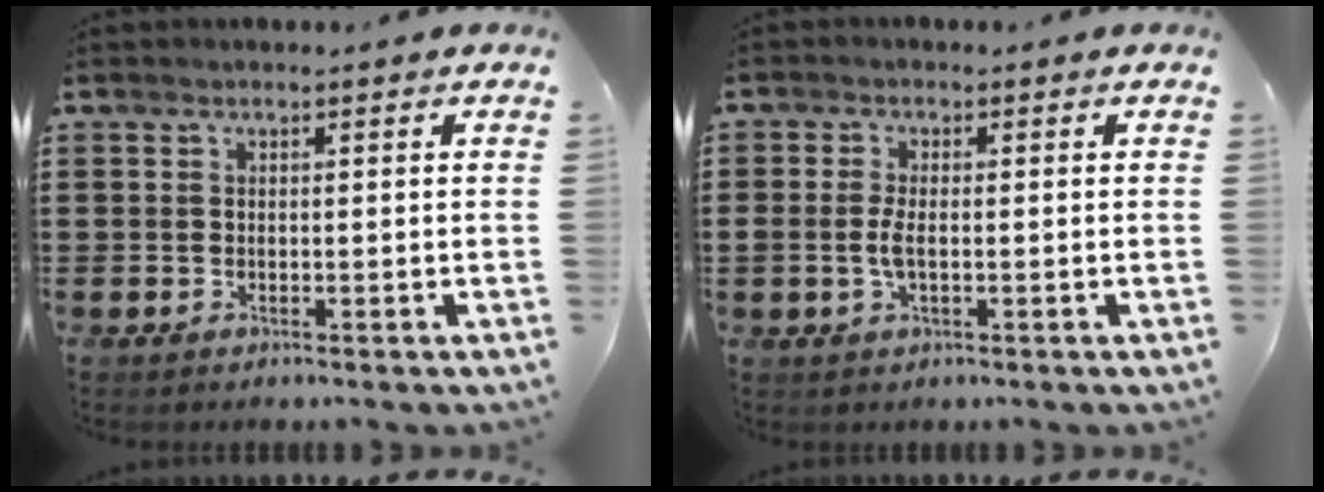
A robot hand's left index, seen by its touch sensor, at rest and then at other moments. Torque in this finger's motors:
{"motor_torque": [0.48, 0.01, 0.13, 0.03]}